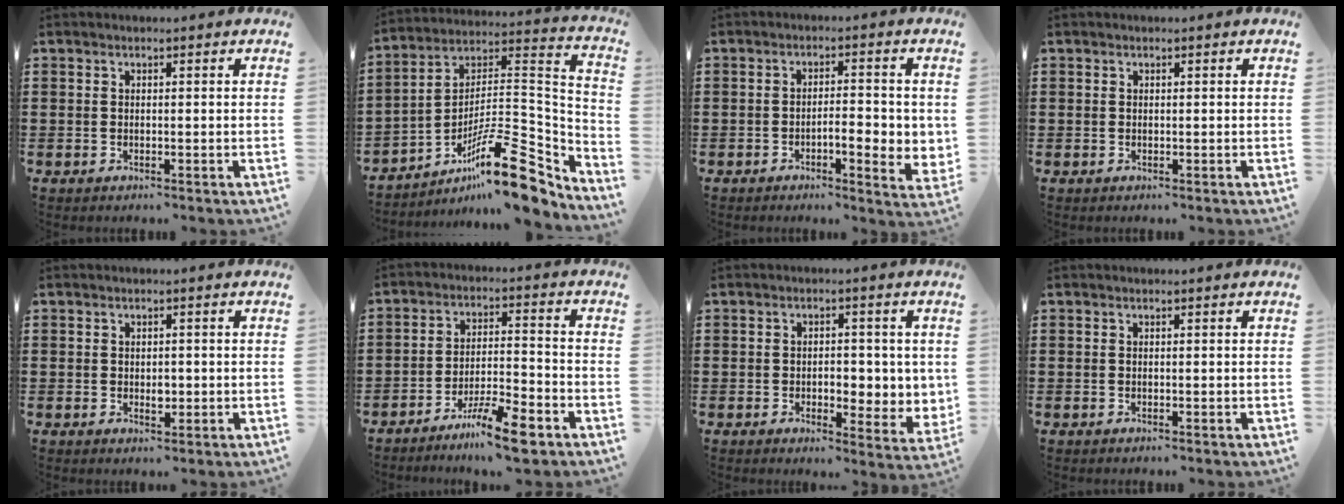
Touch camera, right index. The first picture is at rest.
{"total": 16.1, "force": [-10.4, 4.5, 11.5], "torque": [-0.169, 0.030, -0.182]}
{"total": 5.0, "force": [-1.3, 1.6, 4.6], "torque": [-0.063, -0.003, -0.027]}
{"total": 0.6, "force": [0.1, 0.5, -0.1], "torque": [0.000, 0.005, 0.001]}
{"total": 1.8, "force": [-0.1, 1.0, 1.5], "torque": [-0.028, 0.002, -0.002]}
{"total": 8.2, "force": [-6.1, 1.0, 5.4], "torque": [-0.098, 0.006, -0.113]}
{"total": 4.4, "force": [-0.2, 2.6, 3.5], "torque": [-0.049, -0.001, -0.013]}
{"total": 0.0}